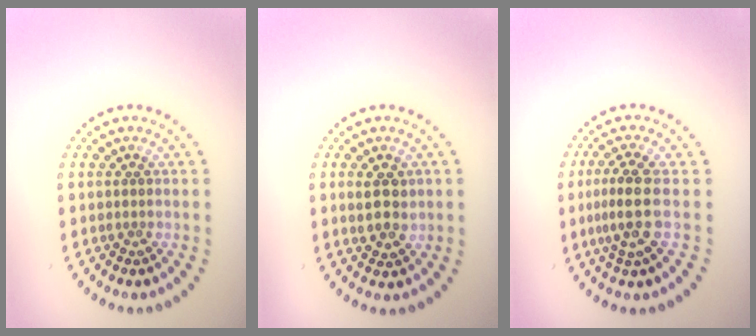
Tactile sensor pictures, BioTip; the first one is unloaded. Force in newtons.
{"total": 2.8, "press": 2.8, "slide": 0.6}
{"total": 3.3, "press": 2.9, "slide": 1.6}